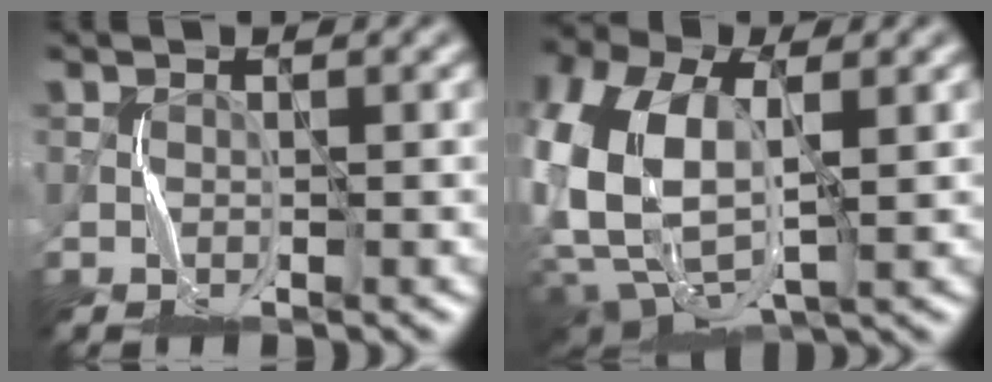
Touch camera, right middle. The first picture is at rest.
{"total": 11.8, "force": [0.0, 7.7, 9.0], "torque": [-0.230, -0.018, 0.006]}